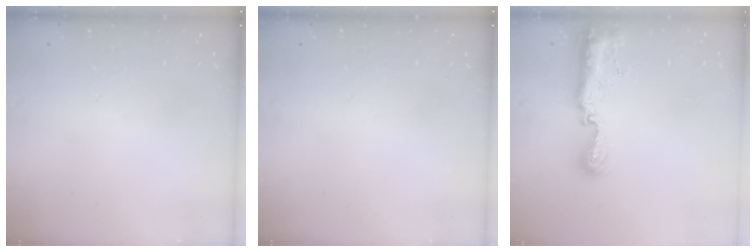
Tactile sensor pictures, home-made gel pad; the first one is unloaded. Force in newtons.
{"total": 0.0}
{"total": 9.4, "press": 9.4, "slide": 0.8}